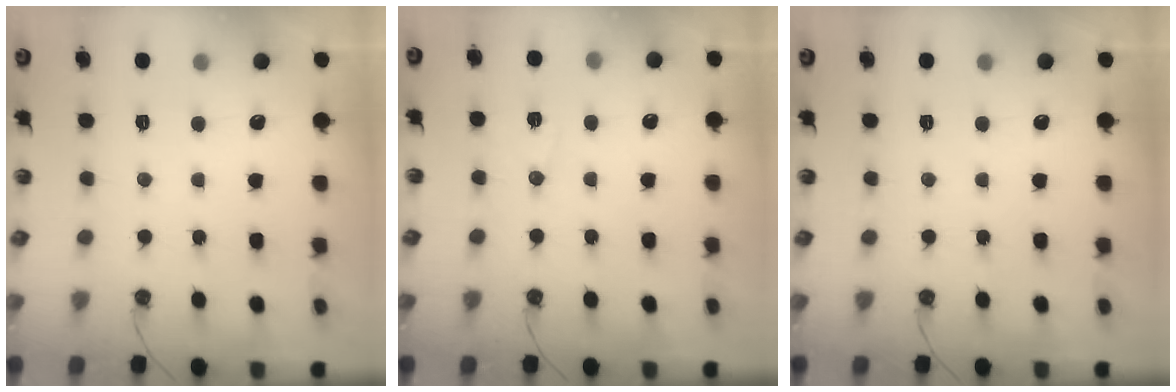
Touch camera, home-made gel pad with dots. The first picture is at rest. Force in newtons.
{"total": 5.7, "press": 4.6, "slide": 3.3}
{"total": 0.0}